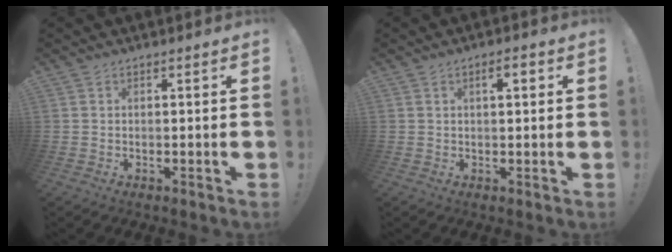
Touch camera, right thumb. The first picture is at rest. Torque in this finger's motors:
{"motor_torque": [-0.04, 0.13, 0.02, -0.02, -0.02]}